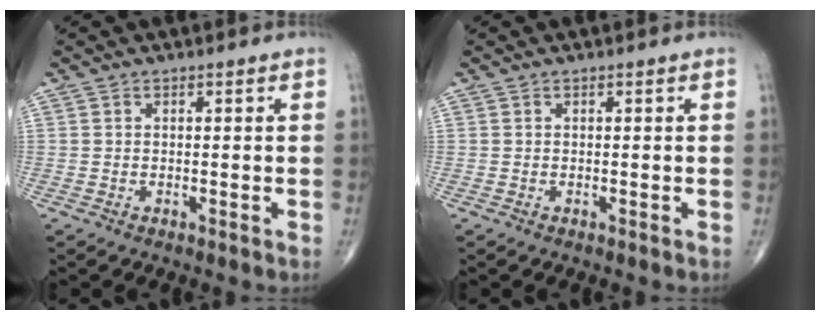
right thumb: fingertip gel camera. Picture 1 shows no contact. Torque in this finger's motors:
{"motor_torque": [0.00, 0.00, -0.07, 0.09, 0.04]}